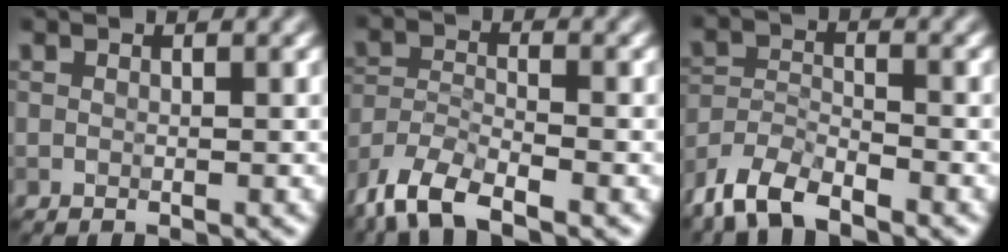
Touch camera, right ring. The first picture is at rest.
{"total": 6.4, "force": [-4.9, 2.0, 3.6], "torque": [-0.070, -0.008, -0.101]}
{"total": 5.1, "force": [-4.2, 1.6, 2.4], "torque": [-0.044, -0.006, -0.089]}